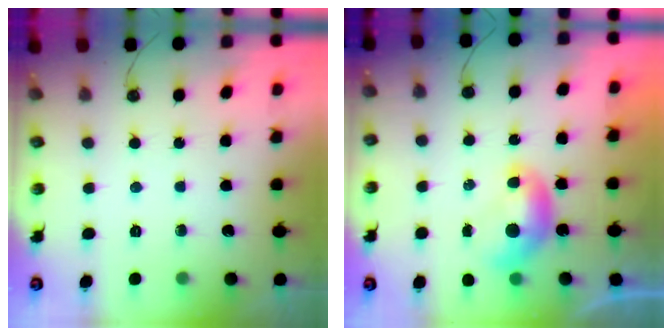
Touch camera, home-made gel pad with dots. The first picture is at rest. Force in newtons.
{"total": 0.0}